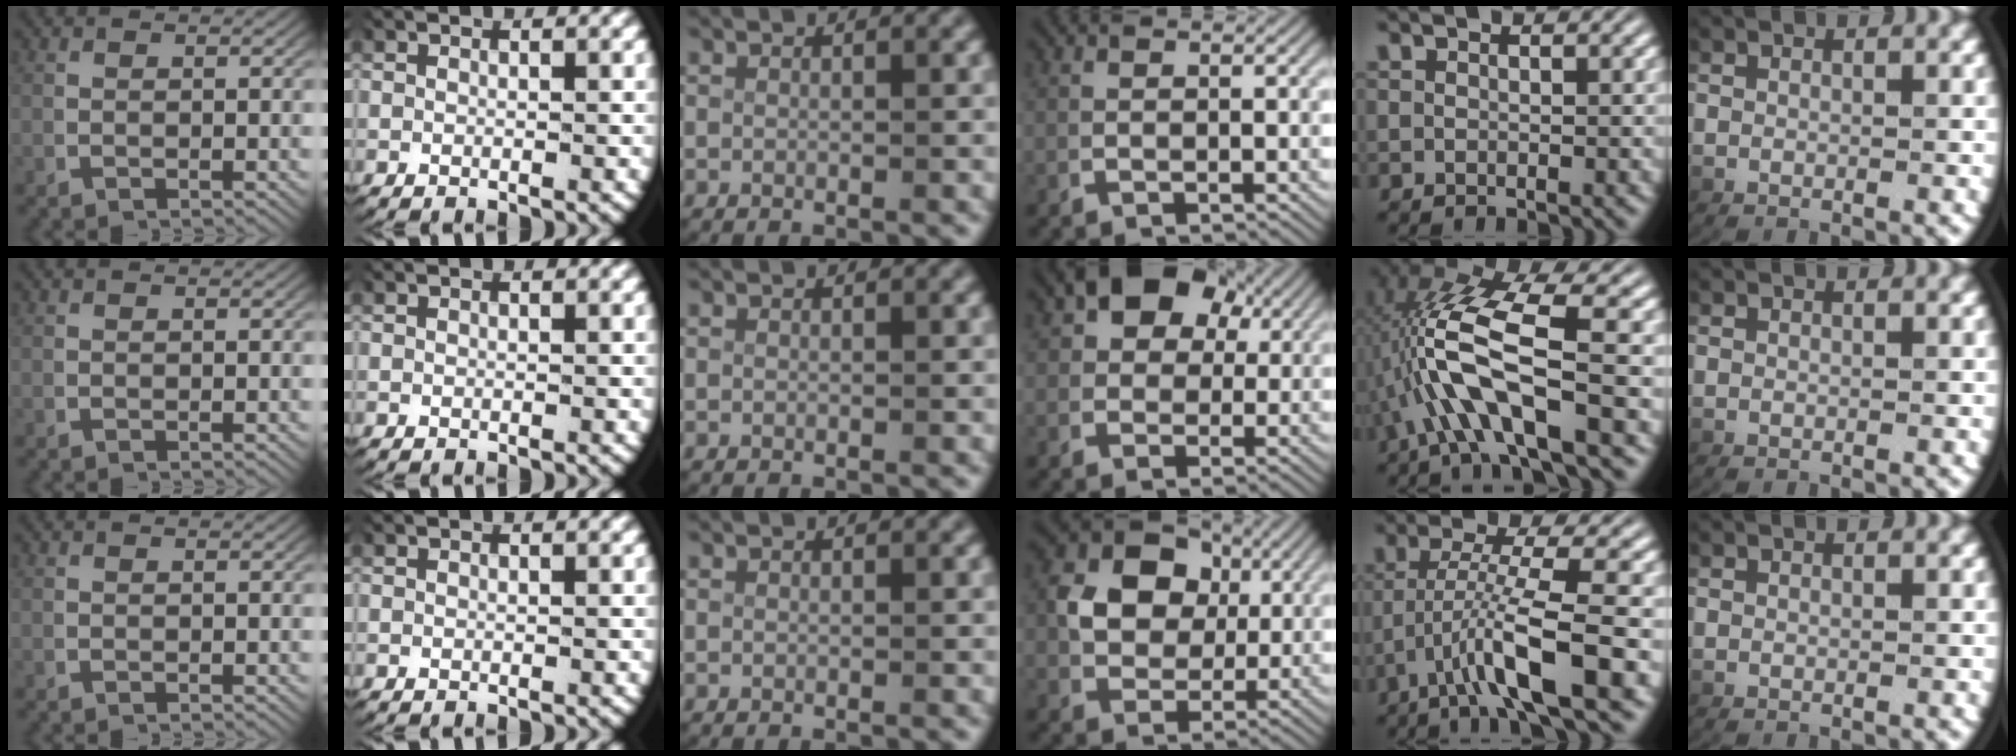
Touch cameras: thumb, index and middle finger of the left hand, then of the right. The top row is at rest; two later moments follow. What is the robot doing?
{"motion": "lift_and_place", "object": "key"}